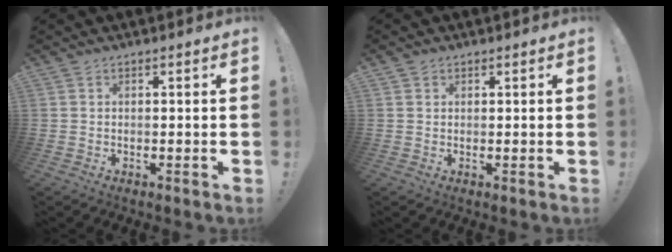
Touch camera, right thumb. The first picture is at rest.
{"total": 1.2, "force": [0.8, 0.8, 0.1], "torque": [0.004, -0.001, 0.014]}